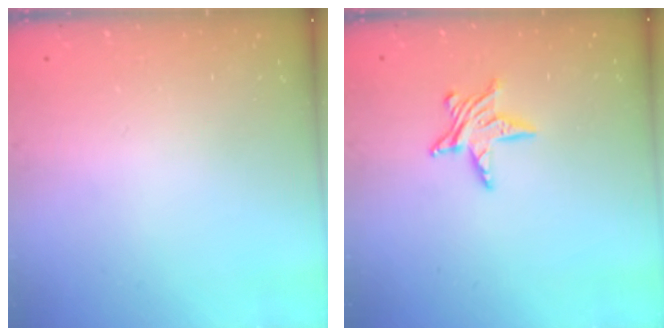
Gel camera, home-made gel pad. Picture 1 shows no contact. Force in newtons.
{"total": 6.7, "press": 6.7, "slide": 0.3}